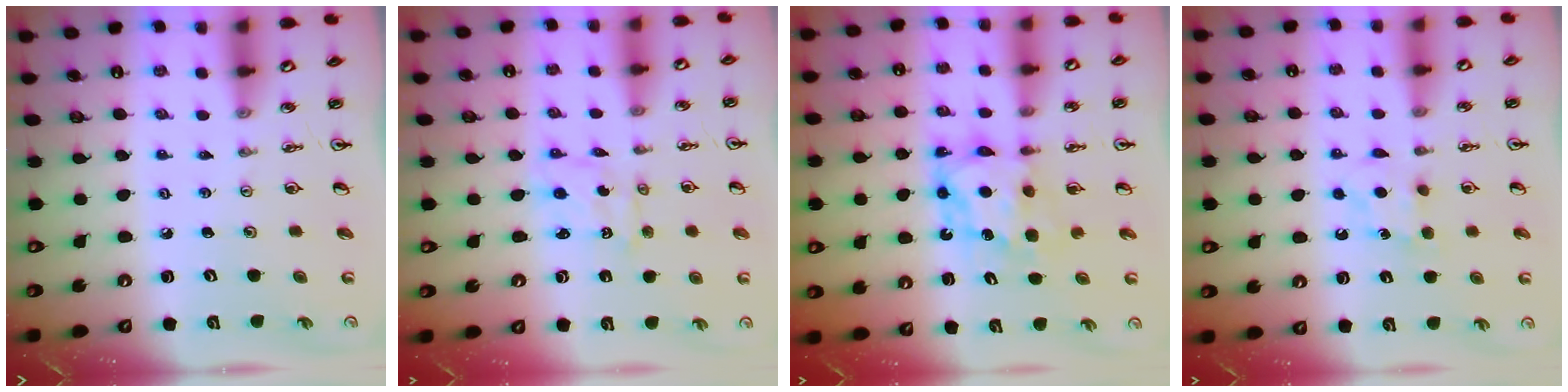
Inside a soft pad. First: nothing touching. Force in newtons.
{"total": 1.4, "press": 1.4, "slide": 0.2}
{"total": 6.9, "press": 6.9, "slide": 0.6}
{"total": 5.1, "press": 5.1, "slide": 0.7}